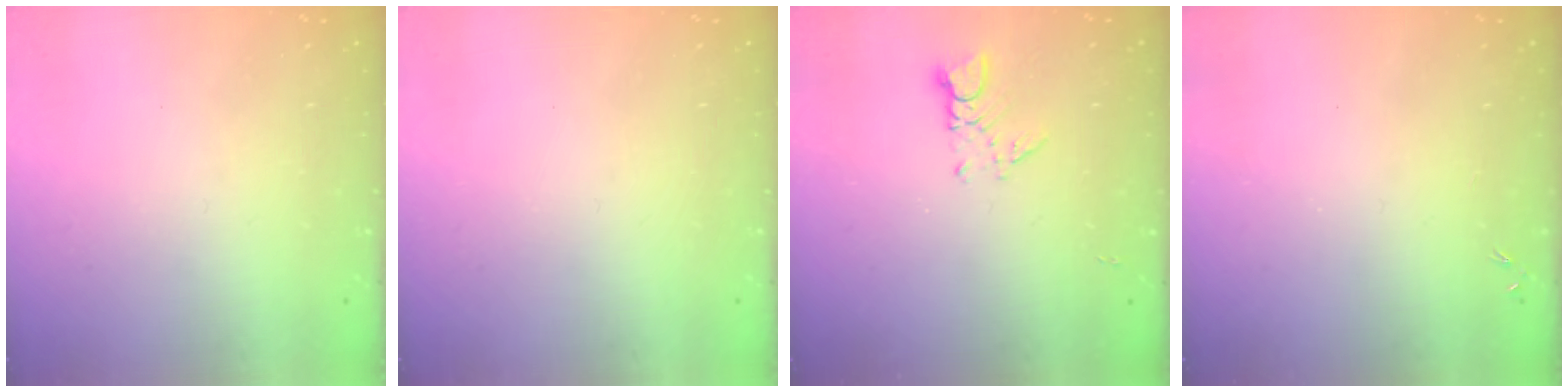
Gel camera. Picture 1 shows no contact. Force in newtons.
{"total": 0.0}
{"total": 2.7, "press": 2.6, "slide": 0.3}
{"total": 0.0}